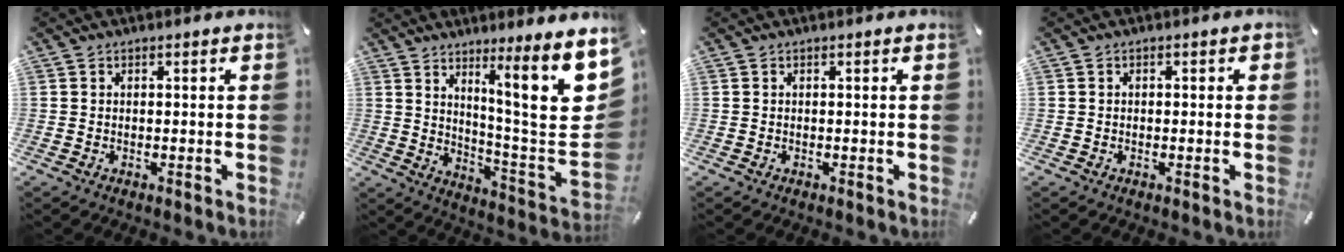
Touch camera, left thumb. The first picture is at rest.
{"total": 18.1, "force": [9.2, 2.1, 15.5], "torque": [-0.228, -0.080, 0.130]}
{"total": 0.0}
{"total": 0.8, "force": [-0.2, 0.6, 0.4], "torque": [-0.007, 0.004, -0.005]}